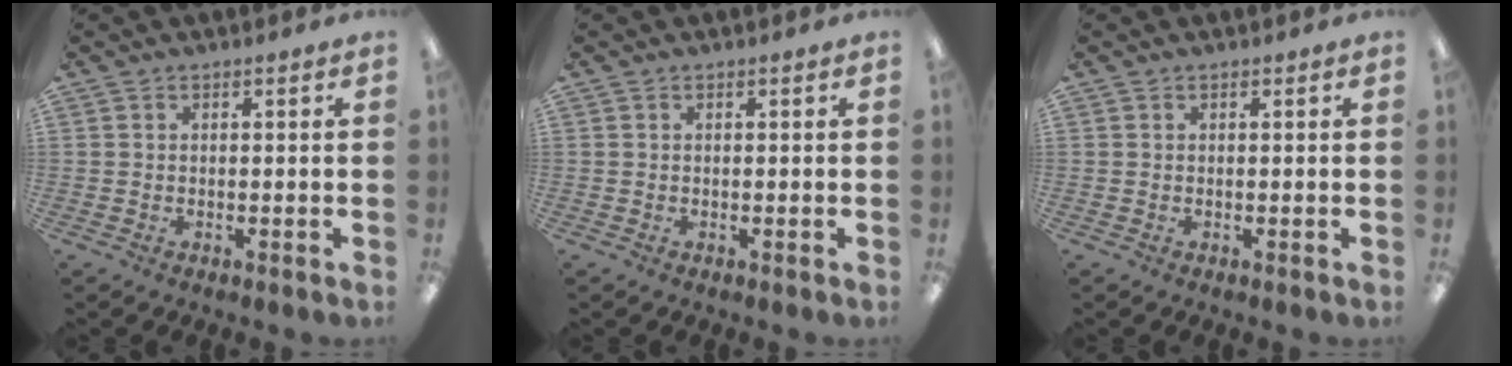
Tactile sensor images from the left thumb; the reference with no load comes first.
{"total": 0.0}
{"total": 0.0}